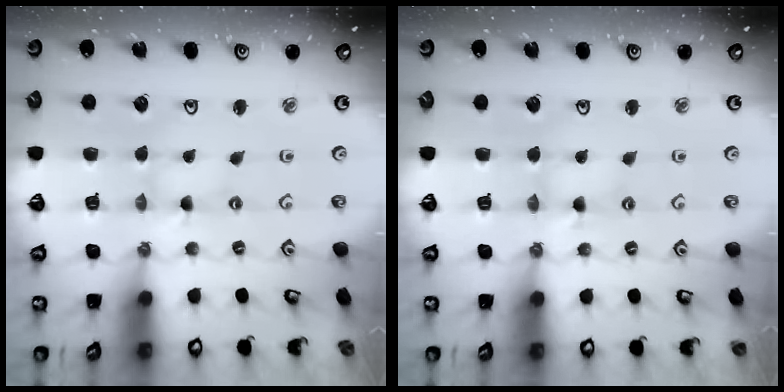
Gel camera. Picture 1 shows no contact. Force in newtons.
{"total": 2.3, "press": 2.3, "slide": 0.3}